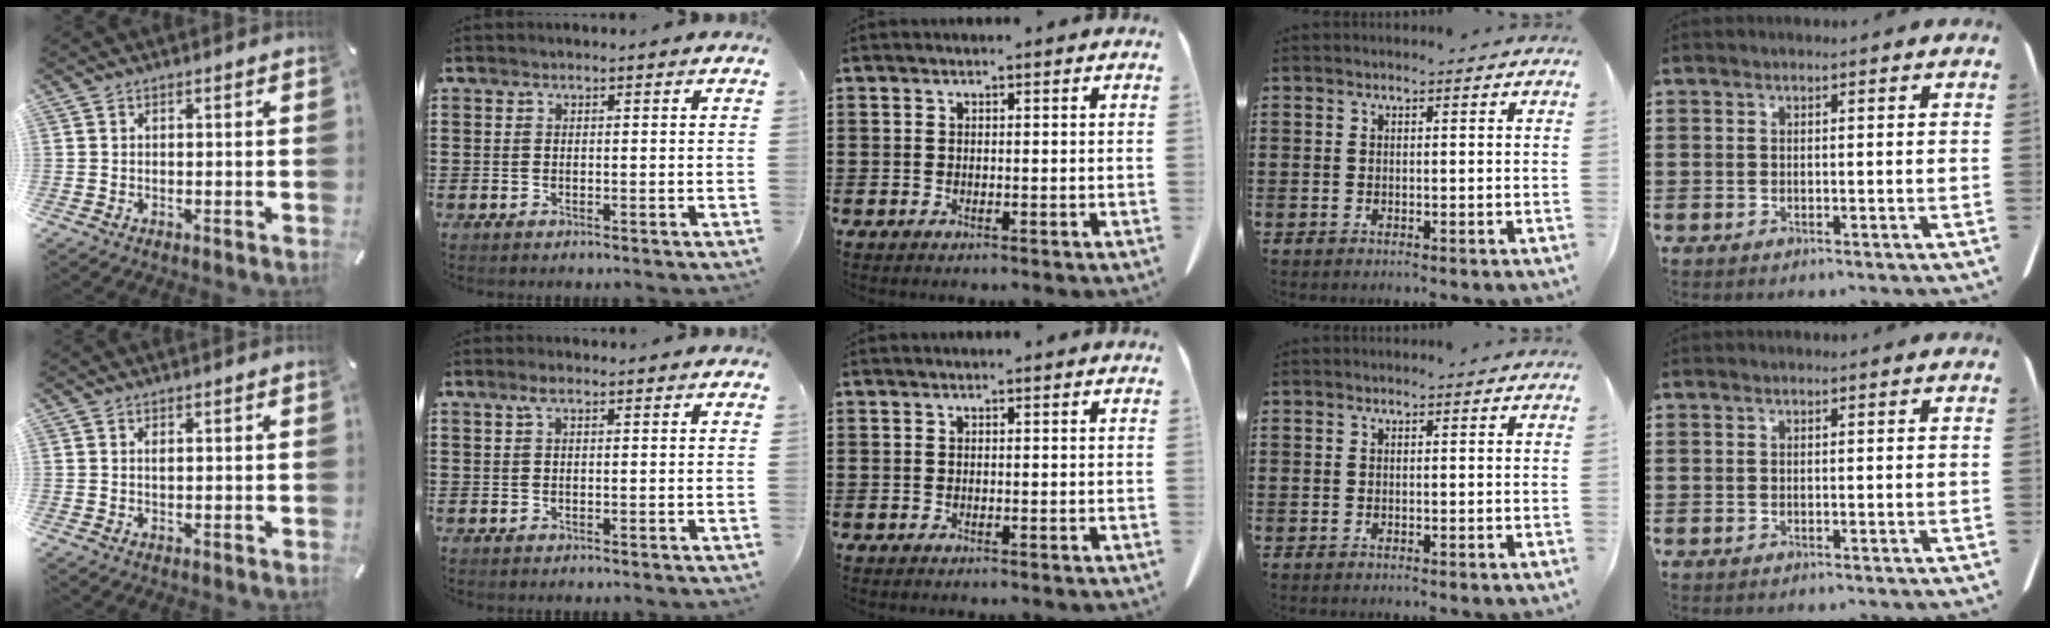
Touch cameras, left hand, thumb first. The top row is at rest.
{"thumb": {"total": 0.8, "force": [0.2, 0.4, 0.7], "torque": [-0.014, 0.000, 0.004]}, "index": {"total": 1.5, "force": [0.5, 0.5, 1.3], "torque": [-0.027, 0.004, 0.009]}}